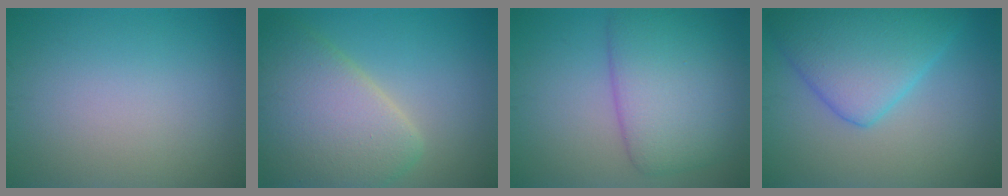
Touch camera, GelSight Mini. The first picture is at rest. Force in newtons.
{"total": 8.3, "press": 8.3, "slide": 0.6}
{"total": 7.7, "press": 7.7, "slide": 0.2}
{"total": 7.2, "press": 7.2, "slide": 0.2}